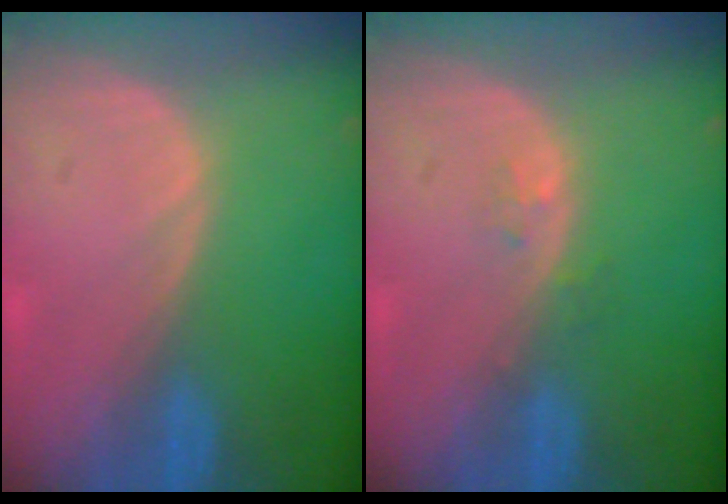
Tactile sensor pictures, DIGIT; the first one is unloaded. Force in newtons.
{"total": 1.2, "press": 1.2, "slide": 0.1}